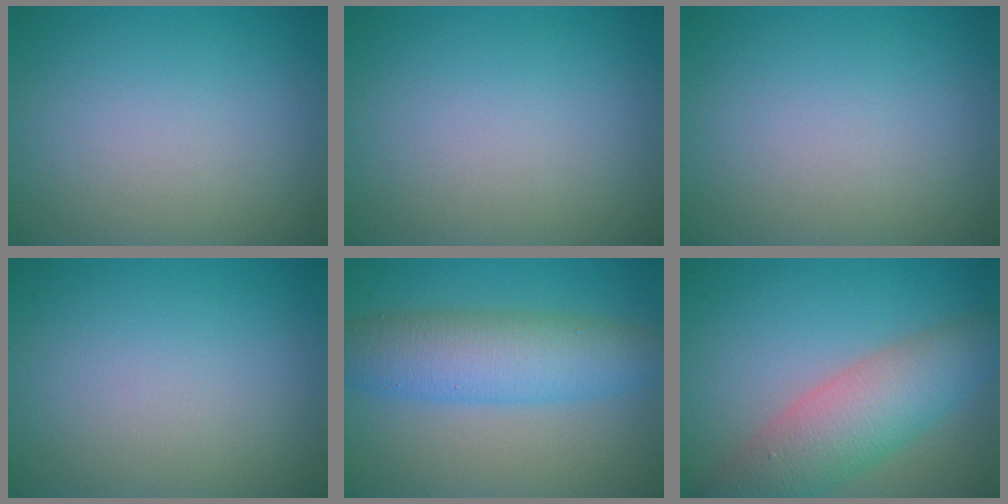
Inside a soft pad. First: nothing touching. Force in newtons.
{"total": 0.0}
{"total": 0.0}
{"total": 0.0}
{"total": 6.7, "press": 6.7, "slide": 0.1}
{"total": 6.8, "press": 6.8, "slide": 0.2}